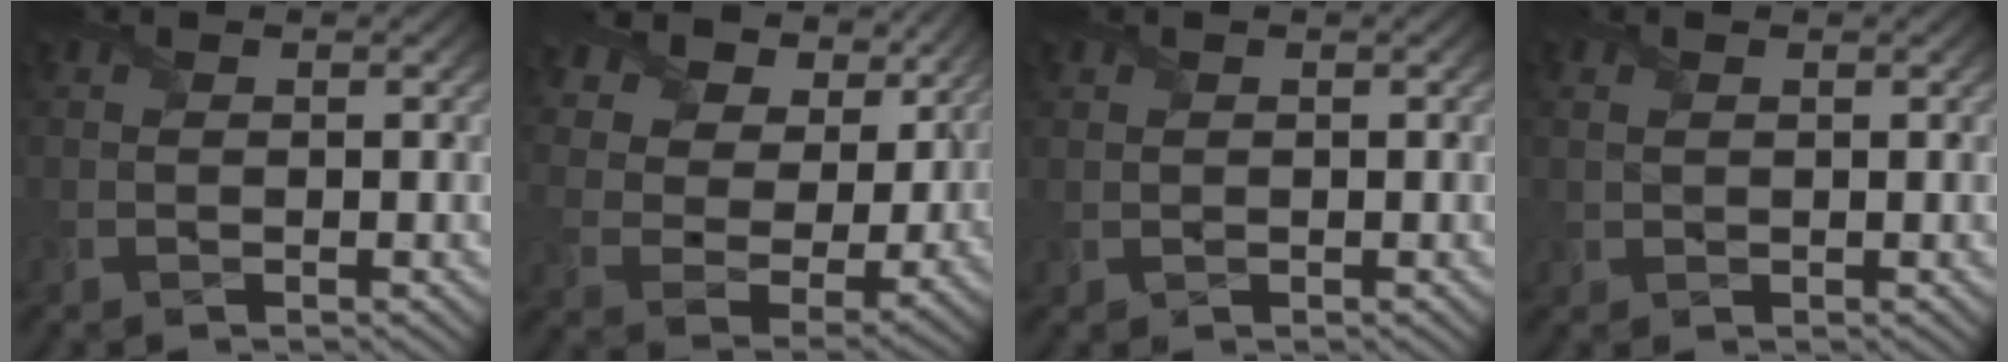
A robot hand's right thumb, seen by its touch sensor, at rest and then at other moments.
{"total": 13.0, "force": [7.1, 8.0, 7.3], "torque": [-0.167, 0.019, 0.123]}
{"total": 0.5, "force": [0.3, 0.4, -0.1], "torque": [-0.003, -0.001, 0.008]}
{"total": 1.4, "force": [0.7, 0.8, 0.8], "torque": [-0.024, 0.000, 0.016]}